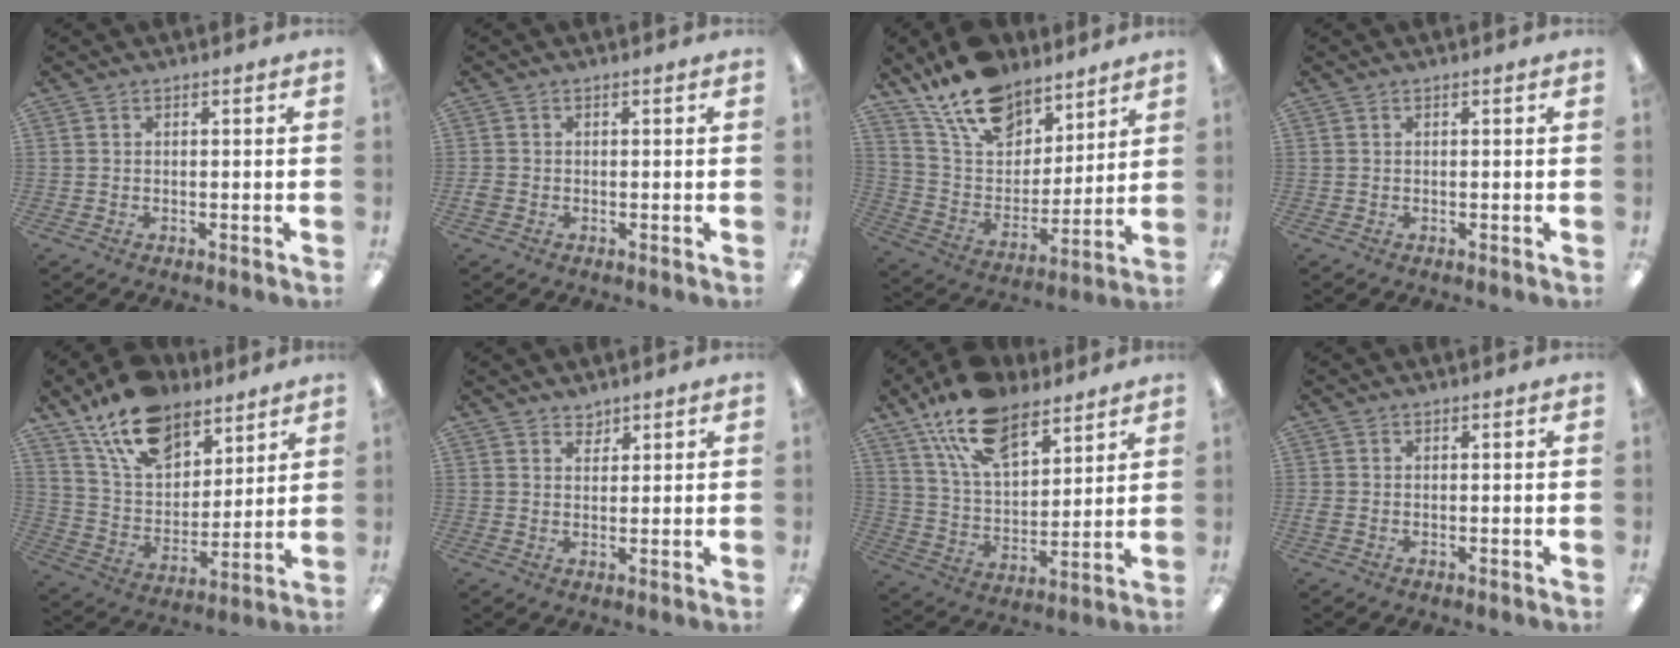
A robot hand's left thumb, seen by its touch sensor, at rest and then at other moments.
{"total": 1.4, "force": [-0.4, 1.2, 0.7], "torque": [-0.011, 0.003, -0.007]}
{"total": 17.5, "force": [13.2, 9.3, 6.7], "torque": [-0.137, -0.075, 0.247]}
{"total": 0.0}
{"total": 17.3, "force": [12.3, 9.3, 7.9], "torque": [-0.147, -0.061, 0.228]}
{"total": 2.3, "force": [2.1, 1.0, 0.2], "torque": [0.004, -0.012, 0.040]}
{"total": 17.5, "force": [11.8, 8.7, 9.5], "torque": [-0.173, -0.049, 0.215]}
{"total": 1.0, "force": [-0.1, 0.7, 0.7], "torque": [-0.013, 0.002, -0.003]}